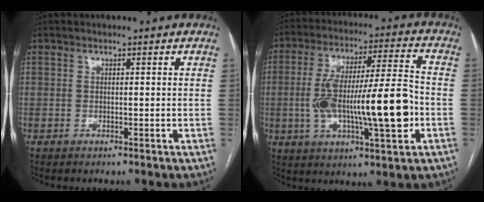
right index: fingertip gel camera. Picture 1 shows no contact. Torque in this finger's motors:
{"motor_torque": [0.85, 0.03, 0.55, 0.21]}